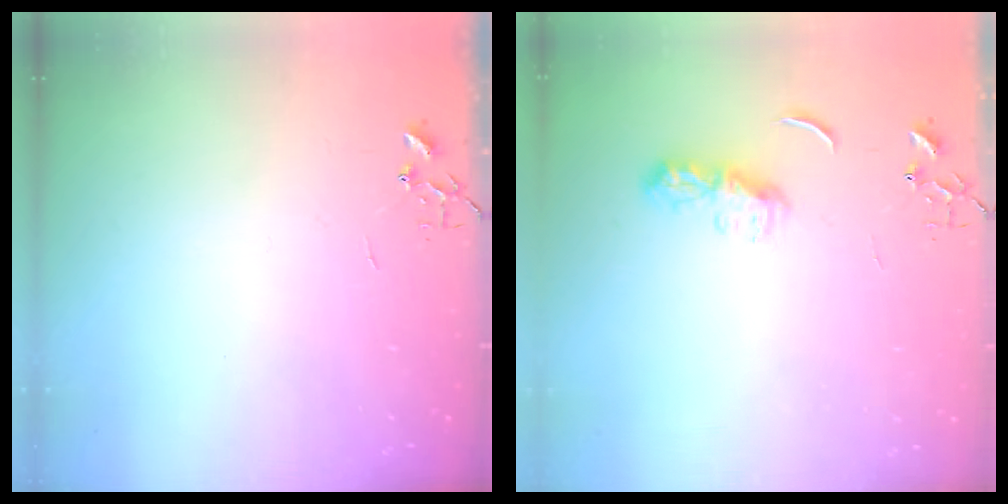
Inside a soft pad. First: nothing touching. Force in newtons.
{"total": 6.5, "press": 6.4, "slide": 0.6}